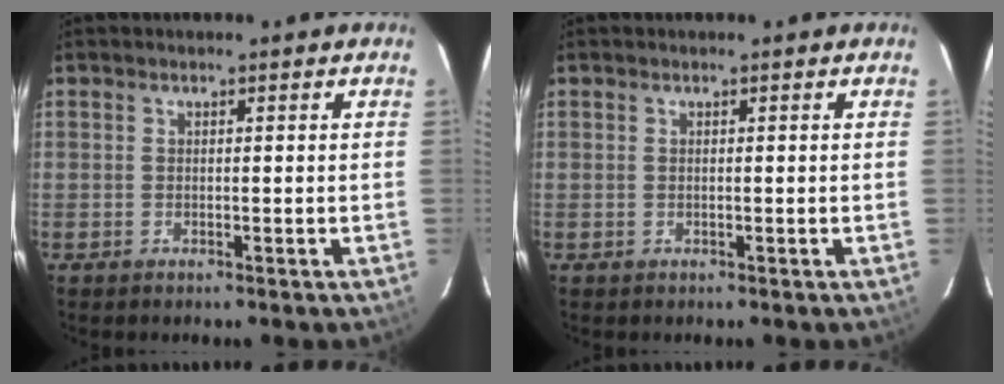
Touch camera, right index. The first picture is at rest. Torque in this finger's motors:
{"motor_torque": [0.09, 0.00, 0.05, 0.01]}